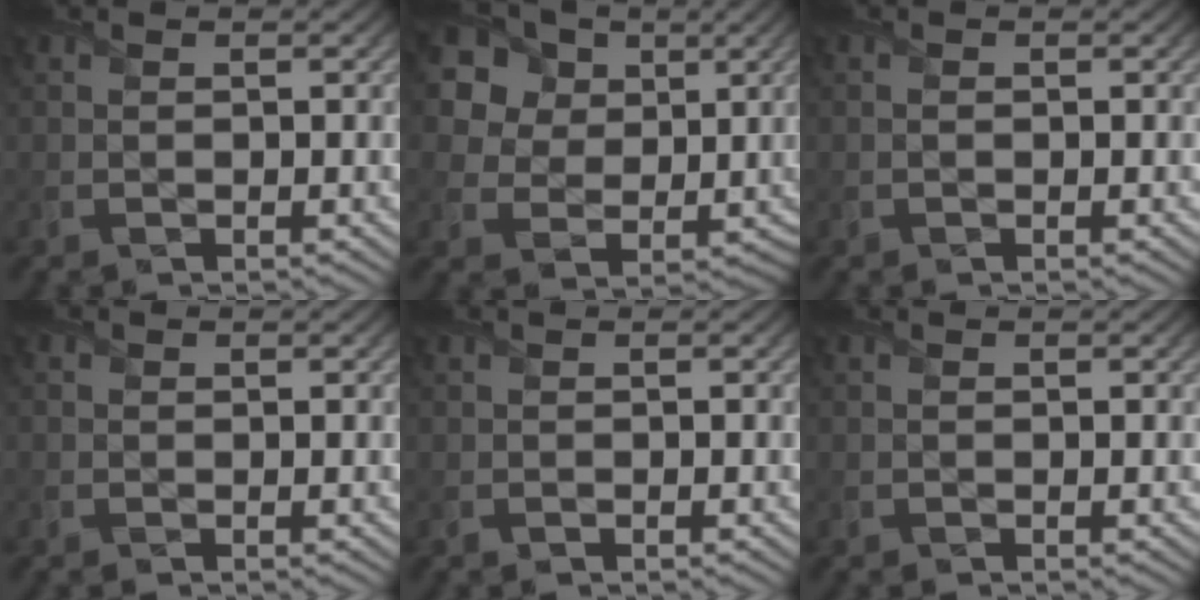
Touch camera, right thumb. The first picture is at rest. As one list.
[{"total": 18.6, "force": [8.5, 14.7, 7.7], "torque": [-0.239, 0.024, 0.176]}, {"total": 0.7, "force": [-0.1, 0.5, 0.4], "torque": [-0.008, -0.003, 0.001]}, {"total": 0.8, "force": [-0.1, 0.8, 0.2], "torque": [-0.004, -0.004, -0.002]}, {"total": 0.0}, {"total": 0.0}]